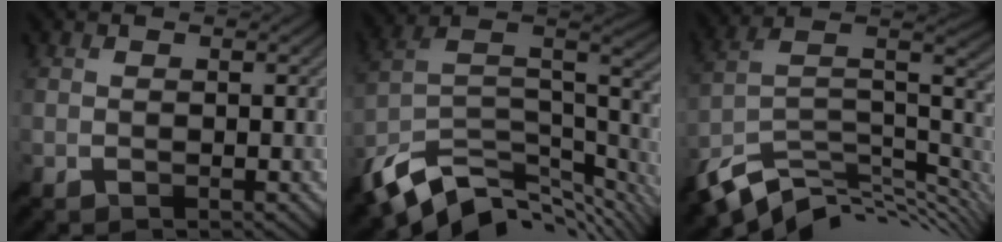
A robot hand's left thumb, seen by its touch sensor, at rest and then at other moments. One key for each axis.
{"total": 13.4, "fx": -8.0, "fy": 6.3, "fz": 8.6, "tx": -0.205, "ty": -0.011, "tz": -0.135}
{"total": 12.5, "fx": -7.1, "fy": 5.3, "fz": 8.8, "tx": -0.196, "ty": -0.008, "tz": -0.125}